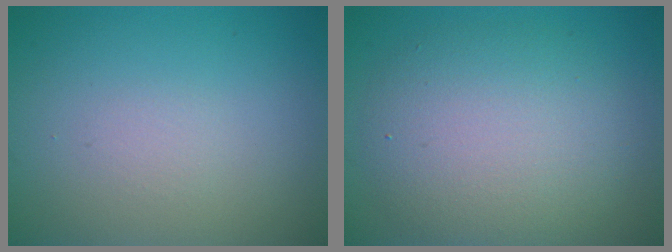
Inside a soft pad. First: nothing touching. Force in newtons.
{"total": 6.4, "press": 6.4, "slide": 0.3}